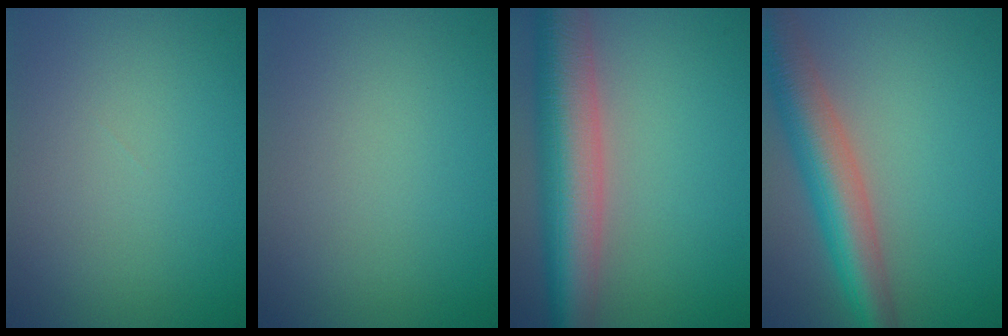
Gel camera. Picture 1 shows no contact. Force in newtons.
{"total": 0.0}
{"total": 9.1, "press": 9.1, "slide": 0.5}
{"total": 7.2, "press": 7.2, "slide": 0.5}